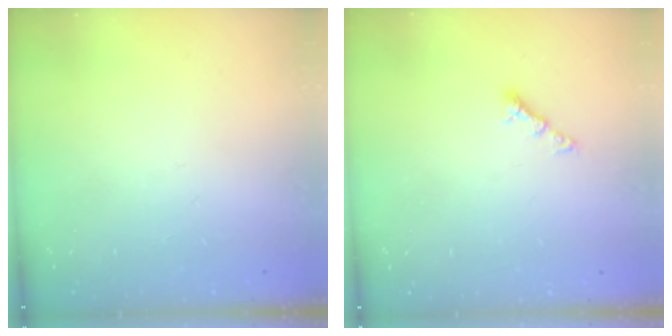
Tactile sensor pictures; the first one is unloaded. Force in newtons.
{"total": 3.4, "press": 3.3, "slide": 0.6}